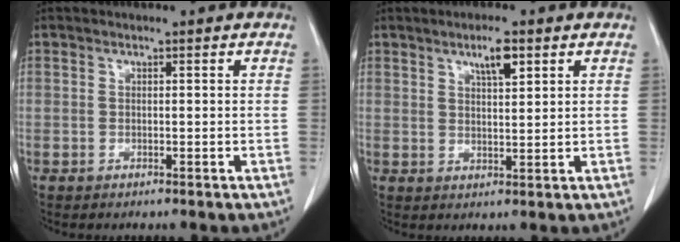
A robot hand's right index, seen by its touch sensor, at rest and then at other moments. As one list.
[{"total": 3.9, "force": [2.2, 0.8, 3.1], "torque": [-0.055, 0.000, 0.039]}]